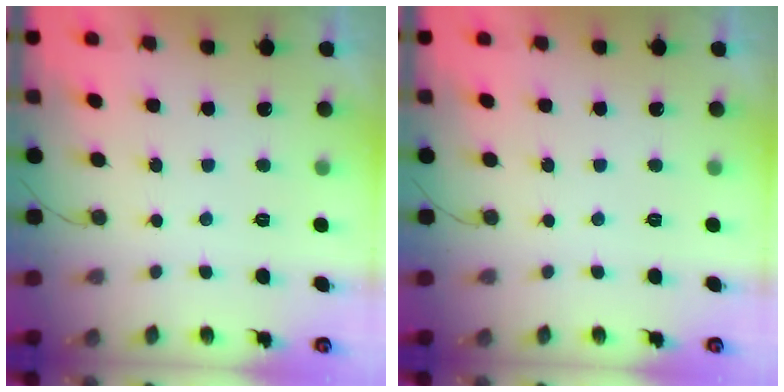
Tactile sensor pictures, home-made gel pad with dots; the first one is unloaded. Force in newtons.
{"total": 0.0}